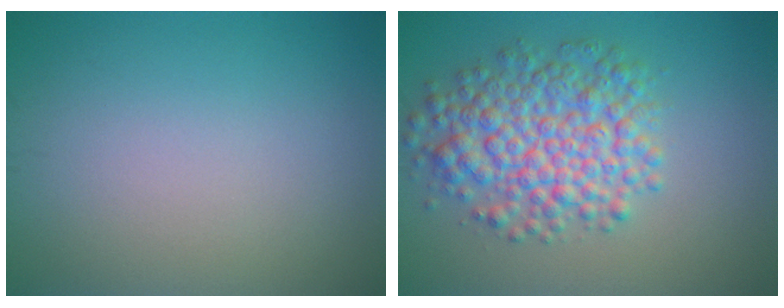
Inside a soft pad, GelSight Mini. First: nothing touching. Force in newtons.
{"total": 6.8, "press": 6.8, "slide": 0.2}